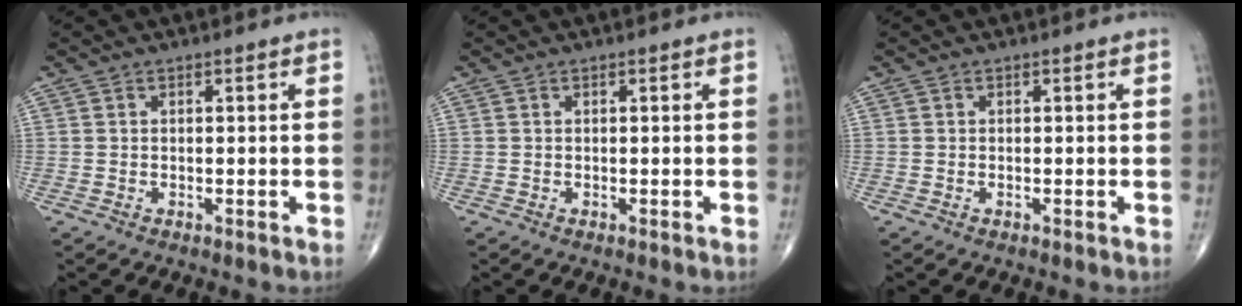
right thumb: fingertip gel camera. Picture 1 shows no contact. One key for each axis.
{"total": 0.0}
{"total": 0.0}